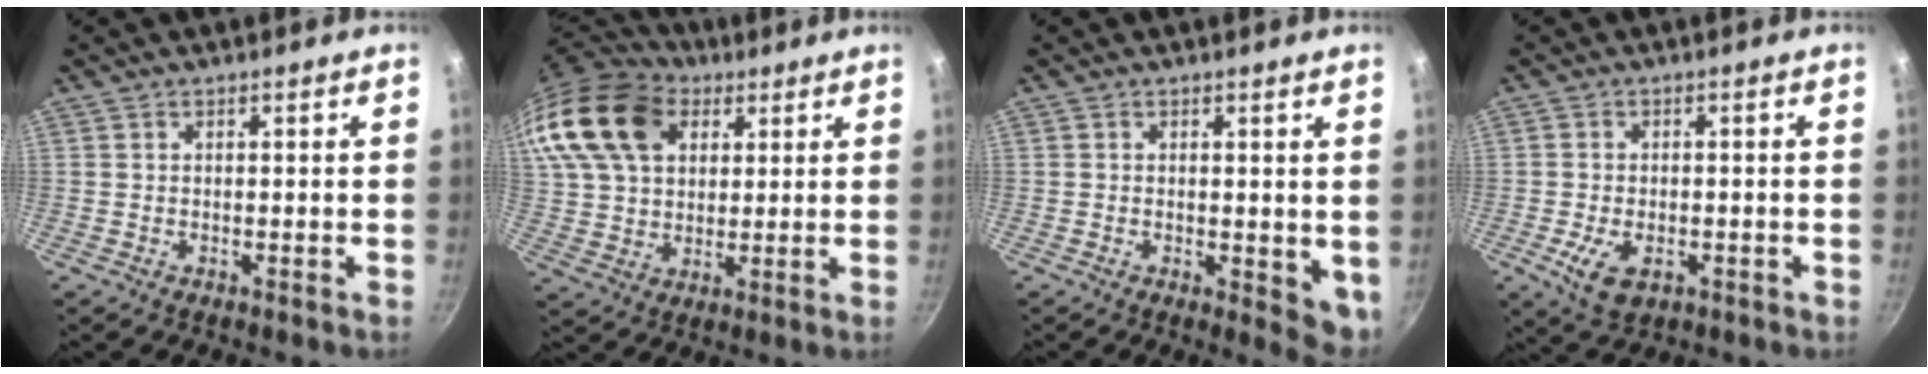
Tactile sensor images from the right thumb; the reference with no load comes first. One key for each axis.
{"total": 22.3, "fx": 9.0, "fy": 15.6, "fz": 13.2, "tx": -0.270, "ty": 0.014, "tz": 0.161}
{"total": 5.4, "fx": 0.0, "fy": 2.4, "fz": 4.8, "tx": -0.059, "ty": -0.014, "tz": 0.002}
{"total": 6.4, "fx": -2.0, "fy": 4.0, "fz": 4.6, "tx": -0.079, "ty": -0.001, "tz": -0.028}